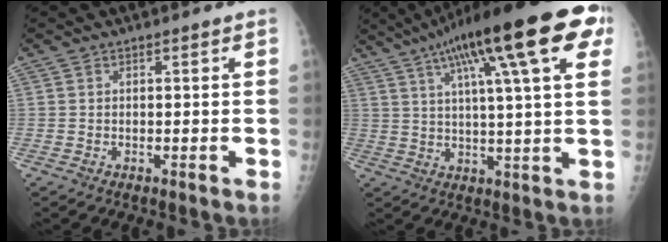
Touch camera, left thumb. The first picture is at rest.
{"total": 23.3, "force": [10.9, 4.9, 20.0], "torque": [-0.302, 0.011, 0.159]}